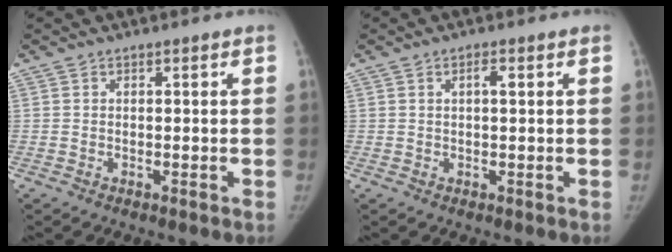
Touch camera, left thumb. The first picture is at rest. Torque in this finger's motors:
{"motor_torque": [-0.39, 0.07, 0.05, 0.37, -0.03]}